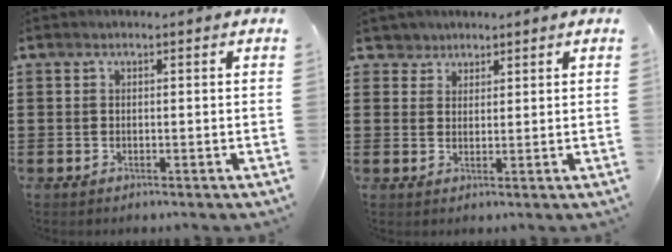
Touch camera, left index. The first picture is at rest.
{"total": 2.8, "force": [2.0, 2.0, -0.1], "torque": [-0.006, 0.008, 0.036]}